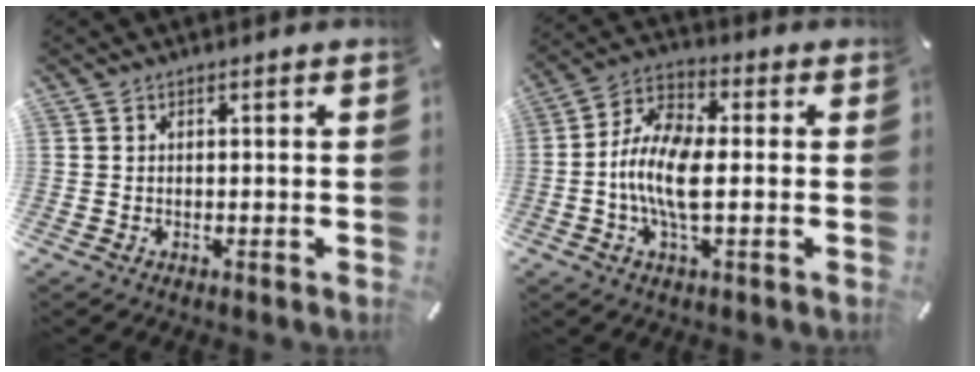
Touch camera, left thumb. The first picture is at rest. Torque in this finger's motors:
{"motor_torque": [1.27, 1.86, 0.89, -0.41, 0.40]}